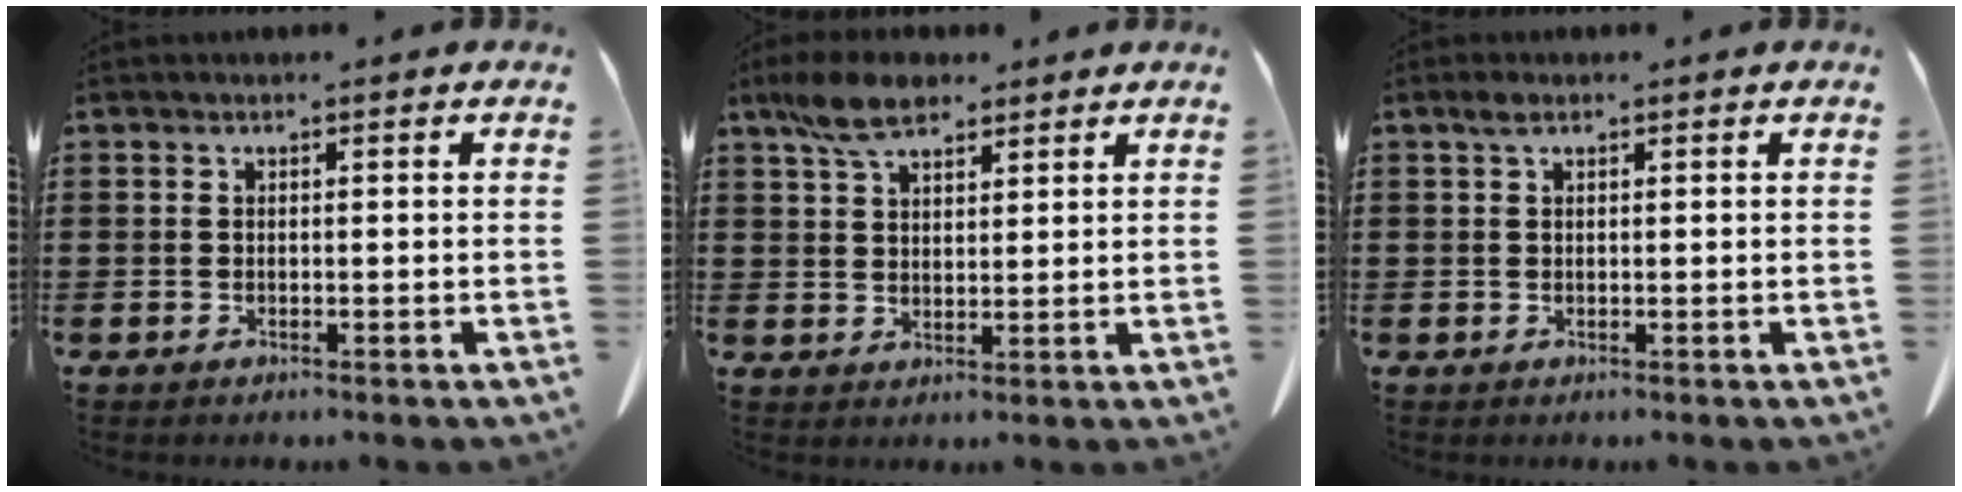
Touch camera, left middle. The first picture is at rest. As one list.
[{"total": 7.2, "force": [5.1, 3.2, 4.0], "torque": [-0.094, 0.001, 0.097]}, {"total": 1.3, "force": [0.7, 0.8, 0.8], "torque": [-0.020, 0.003, 0.014]}]